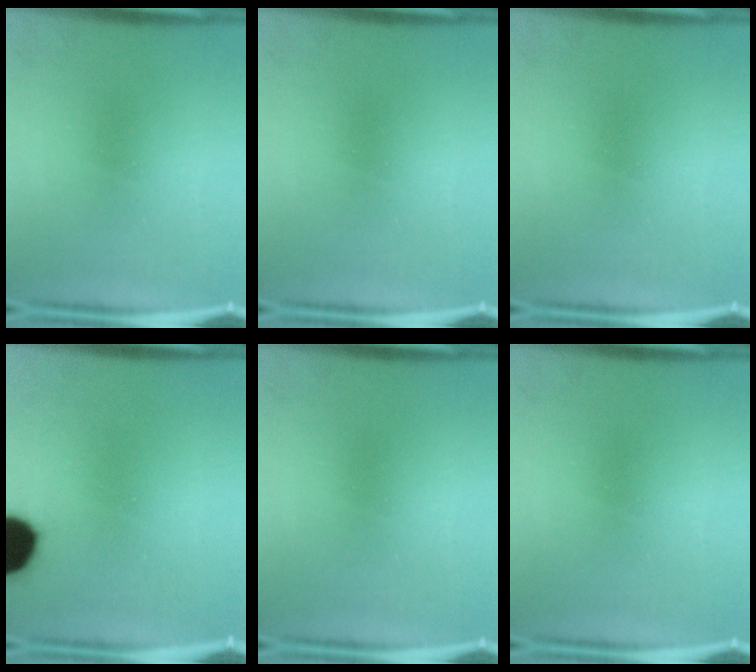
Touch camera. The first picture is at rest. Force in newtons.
{"total": 0.0}
{"total": 0.0}
{"total": 13.9}
{"total": 0.0}
{"total": 0.0}